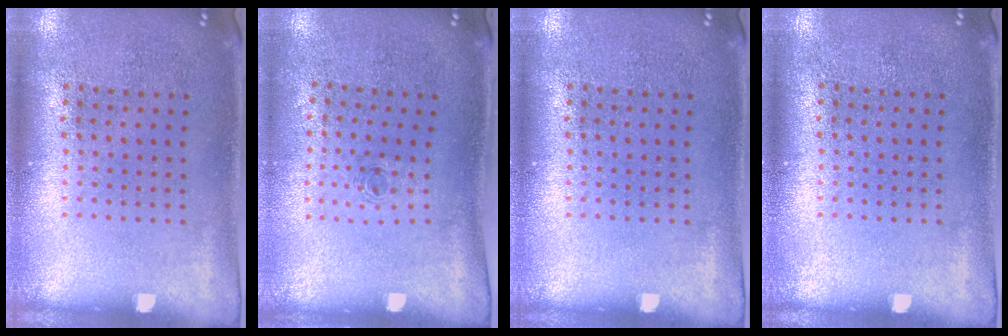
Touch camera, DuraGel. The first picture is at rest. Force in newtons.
{"total": 0.6, "press": 0.2, "slide": 0.6}
{"total": 0.0}
{"total": 0.0}